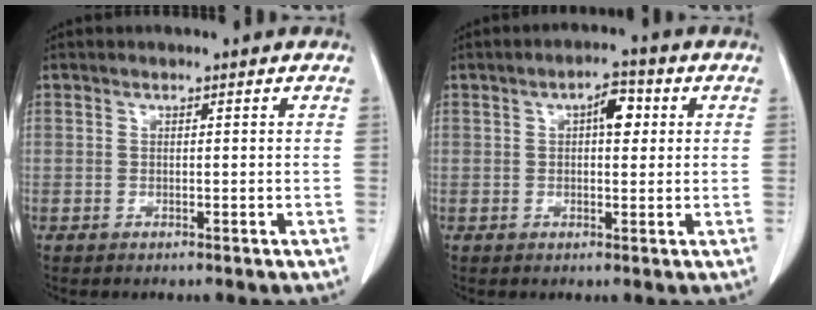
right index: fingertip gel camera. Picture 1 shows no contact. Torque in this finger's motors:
{"motor_torque": [0.09, 0.07, 0.03, 0.03]}